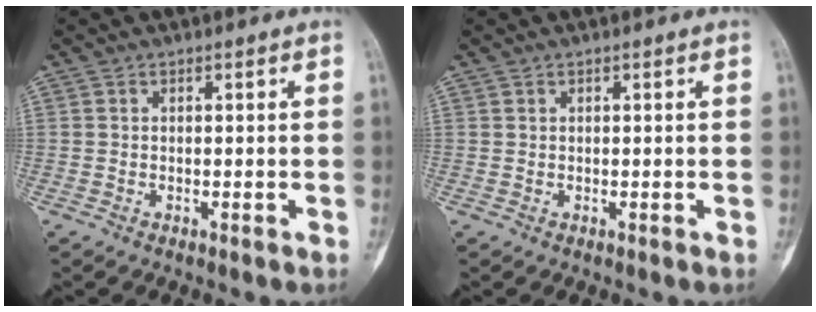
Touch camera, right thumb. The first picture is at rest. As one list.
[{"total": 0.0}]